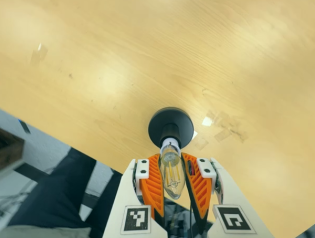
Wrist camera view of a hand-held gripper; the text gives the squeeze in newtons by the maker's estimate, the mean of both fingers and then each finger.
{"total": 20.7, "left": 20.9, "right": 20.5}